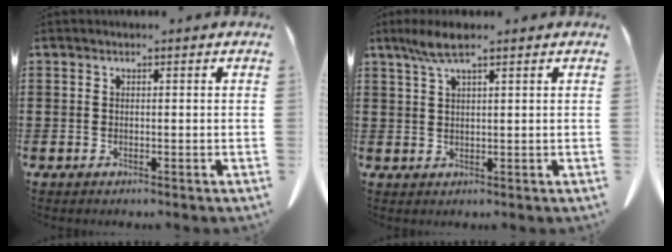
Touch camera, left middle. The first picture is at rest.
{"total": 4.2, "force": [2.5, 0.7, 3.2], "torque": [-0.069, 0.003, 0.045]}